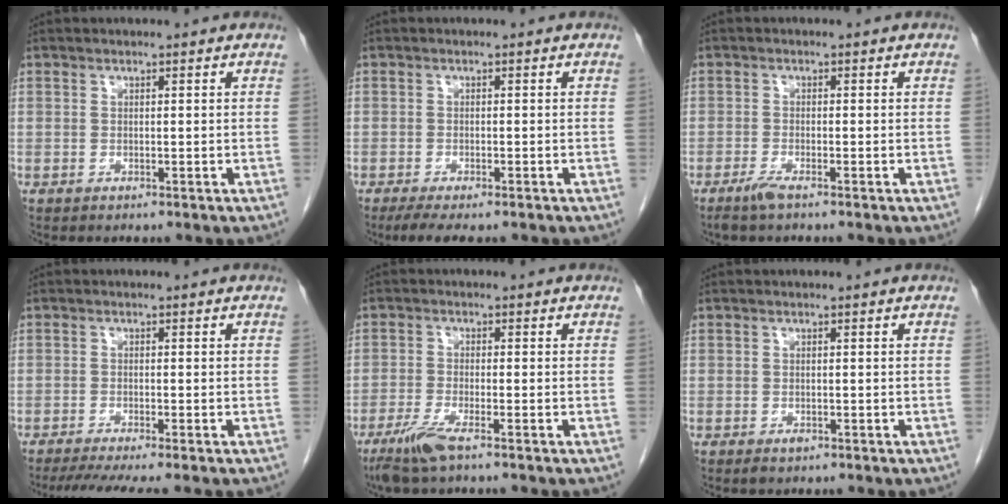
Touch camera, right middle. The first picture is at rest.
{"total": 4.7, "force": [-3.5, 1.1, 2.9], "torque": [-0.050, -0.014, -0.053]}
{"total": 2.1, "force": [-1.6, 0.1, 1.3], "torque": [-0.035, -0.004, -0.033]}
{"total": 6.1, "force": [-5.0, -0.4, 3.5], "torque": [-0.051, -0.016, -0.080]}
{"total": 4.6, "force": [-3.2, 0.4, 3.3], "torque": [-0.077, -0.012, -0.064]}
{"total": 0.8, "force": [-0.5, 0.5, 0.4], "torque": [-0.008, 0.001, -0.004]}